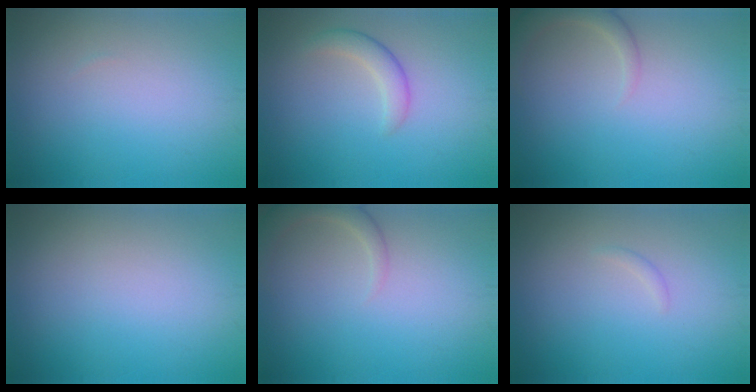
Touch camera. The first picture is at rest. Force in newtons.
{"total": 2.2, "press": 2.2, "slide": 0.1}
{"total": 2.3, "press": 2.3, "slide": 0.3}
{"total": 0.0}
{"total": 2.3, "press": 2.3, "slide": 0.3}
{"total": 0.5, "press": 0.5, "slide": 0.0}